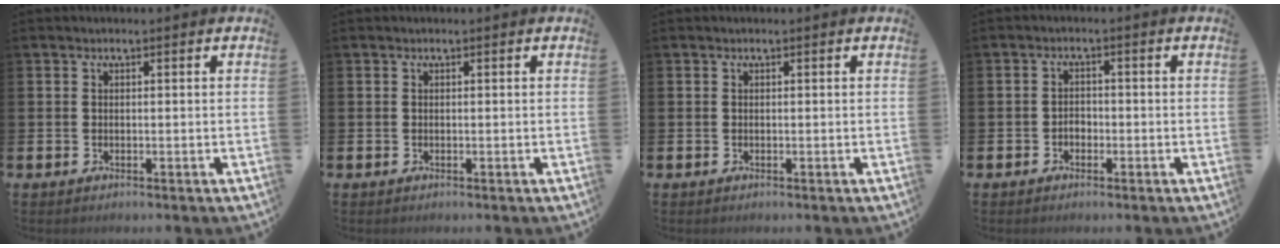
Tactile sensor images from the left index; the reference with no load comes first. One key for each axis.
{"total": 0.0}
{"total": 0.0}
{"total": 1.5, "fx": -0.8, "fy": 1.1, "fz": 0.5, "tx": -0.008, "ty": 0.001, "tz": -0.019}